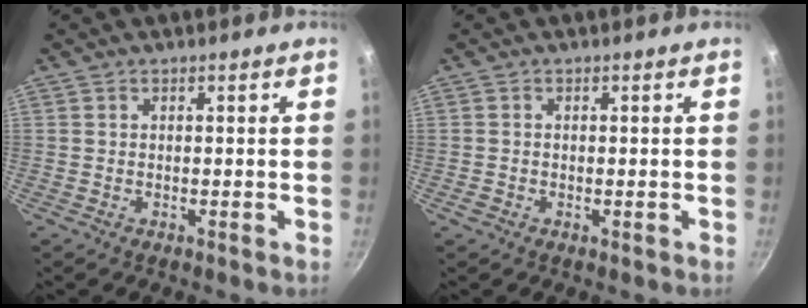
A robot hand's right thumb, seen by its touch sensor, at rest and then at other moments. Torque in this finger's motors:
{"motor_torque": [-0.11, 0.27, -0.11, 0.22, 0.02]}